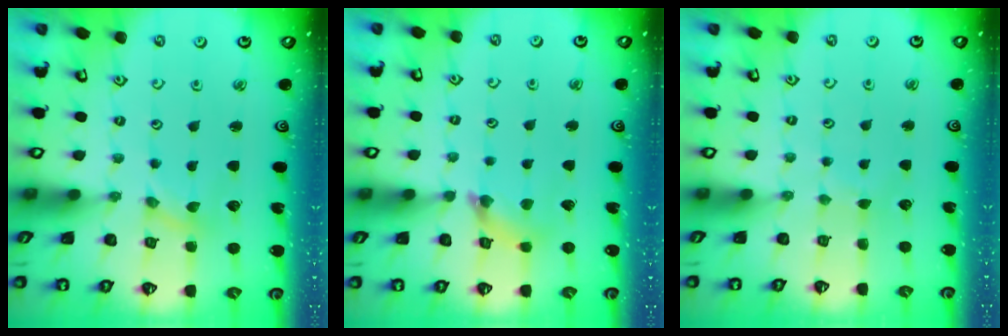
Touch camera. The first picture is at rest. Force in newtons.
{"total": 4.7, "press": 4.6, "slide": 0.6}
{"total": 1.6, "press": 1.6, "slide": 0.2}